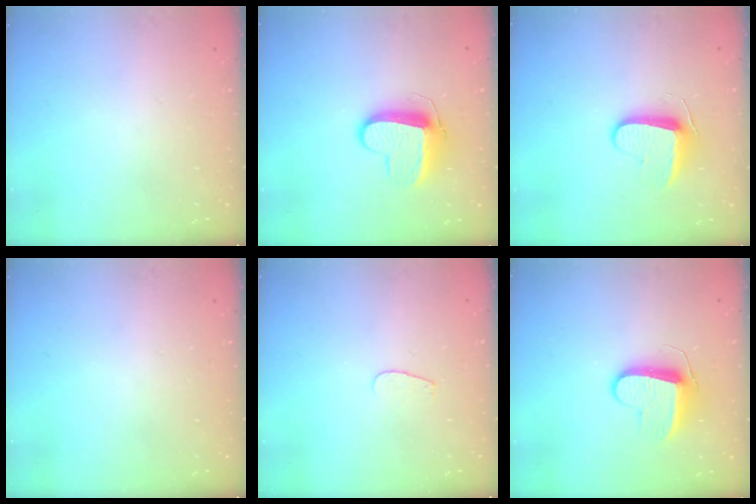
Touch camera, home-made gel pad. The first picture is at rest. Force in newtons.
{"total": 11.2, "press": 11.2, "slide": 0.8}
{"total": 8.7, "press": 8.7, "slide": 0.7}
{"total": 0.0}
{"total": 2.8, "press": 2.8, "slide": 0.2}
{"total": 9.1, "press": 9.1, "slide": 0.3}